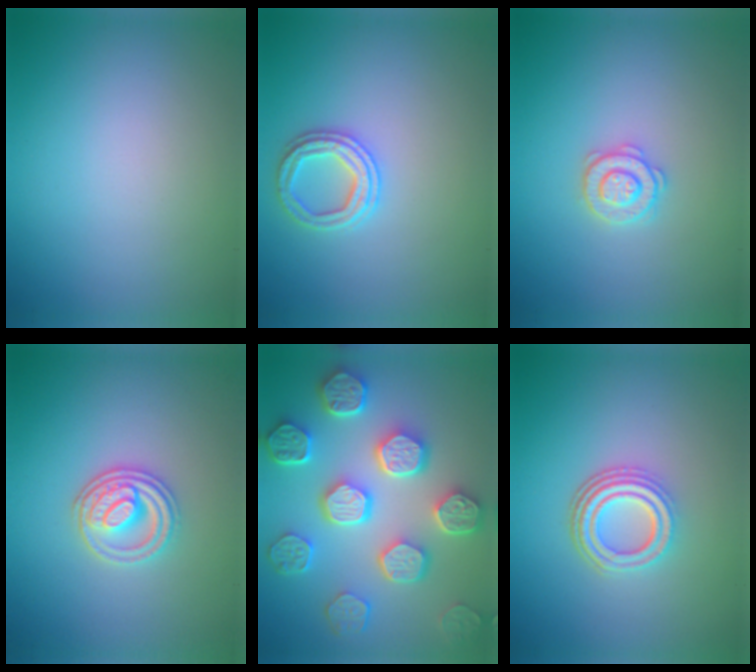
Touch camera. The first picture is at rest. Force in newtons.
{"total": 2.4, "press": 2.4, "slide": 0.2}
{"total": 2.6, "press": 2.5, "slide": 0.5}
{"total": 3.3, "press": 2.9, "slide": 1.6}
{"total": 8.5, "press": 6.6, "slide": 5.3}
{"total": 4.3, "press": 3.2, "slide": 2.9}